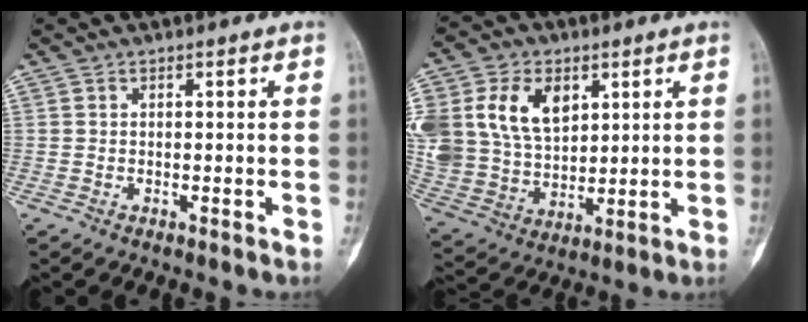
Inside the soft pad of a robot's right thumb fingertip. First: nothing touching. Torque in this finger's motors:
{"motor_torque": [-0.44, 3.05, 0.70, -0.38, 0.13]}